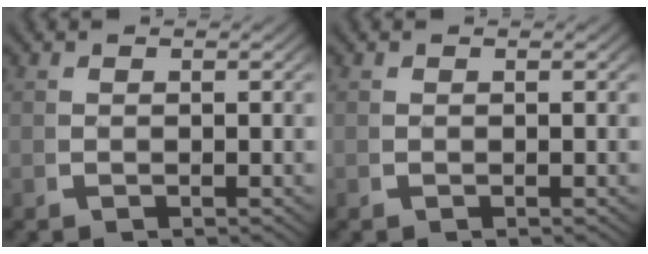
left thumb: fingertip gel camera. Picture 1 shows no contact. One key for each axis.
{"total": 0.0}